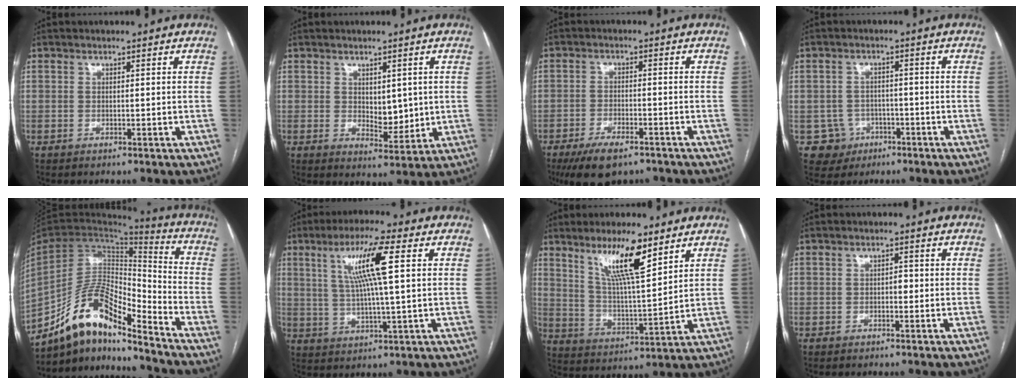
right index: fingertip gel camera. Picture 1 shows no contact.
{"total": 5.1, "force": [0.6, 2.7, 4.2], "torque": [-0.061, -0.006, 0.019]}
{"total": 7.9, "force": [-5.7, 2.8, 4.6], "torque": [-0.083, -0.010, -0.095]}
{"total": 4.8, "force": [-1.9, 4.4, -0.2], "torque": [0.011, 0.015, -0.024]}
{"total": 14.3, "force": [-11.2, 3.7, 8.1], "torque": [-0.154, 0.040, -0.204]}
{"total": 10.2, "force": [3.2, 0.0, 9.7], "torque": [-0.180, 0.010, 0.058]}
{"total": 11.0, "force": [7.0, 1.3, 8.4], "torque": [-0.153, -0.005, 0.130]}
{"total": 1.3, "force": [-0.4, 0.8, 1.0], "torque": [-0.011, 0.005, -0.008]}